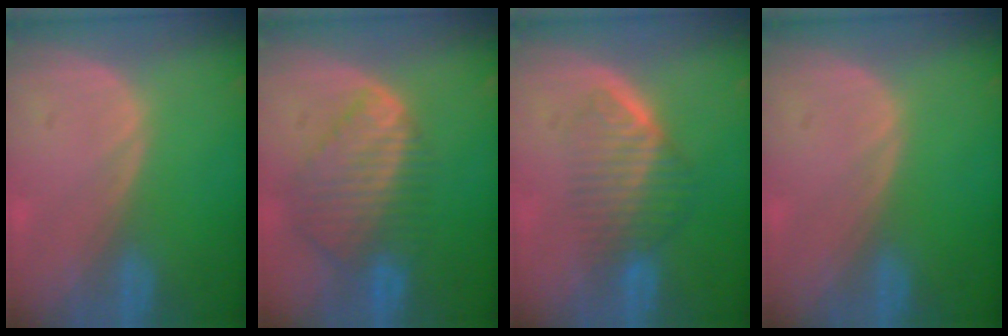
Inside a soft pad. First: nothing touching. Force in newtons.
{"total": 8.7, "press": 7.7, "slide": 4.1}
{"total": 6.5, "press": 5.9, "slide": 2.9}
{"total": 0.0}